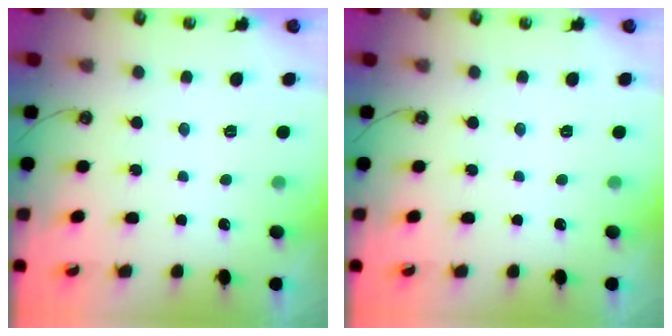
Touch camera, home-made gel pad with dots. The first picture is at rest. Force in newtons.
{"total": 0.0}